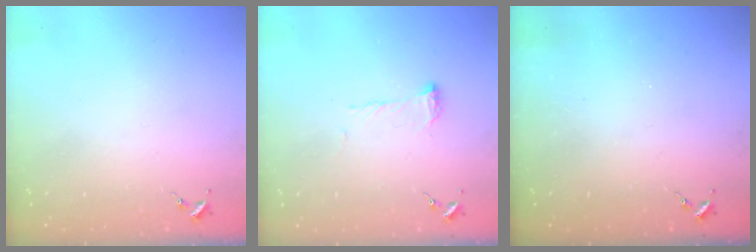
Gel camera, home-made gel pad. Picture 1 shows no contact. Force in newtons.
{"total": 7.6, "press": 7.5, "slide": 0.8}
{"total": 0.0}